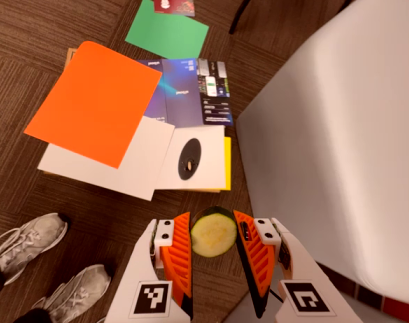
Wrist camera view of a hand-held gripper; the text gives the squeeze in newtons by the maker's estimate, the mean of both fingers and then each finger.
{"total": 10.4, "left": 11.4, "right": 9.4}